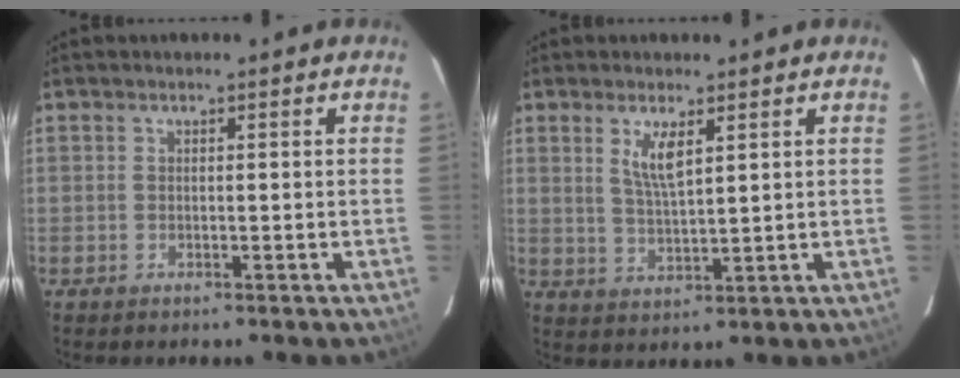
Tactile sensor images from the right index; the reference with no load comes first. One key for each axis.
{"total": 5.0, "fx": 2.3, "fy": 1.2, "fz": 4.3, "tx": -0.082, "ty": -0.006, "tz": 0.047}